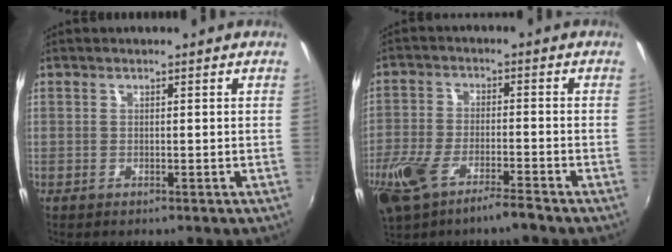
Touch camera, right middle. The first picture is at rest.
{"total": 10.5, "force": [-7.1, 2.8, 7.2], "torque": [-0.171, -0.023, -0.137]}